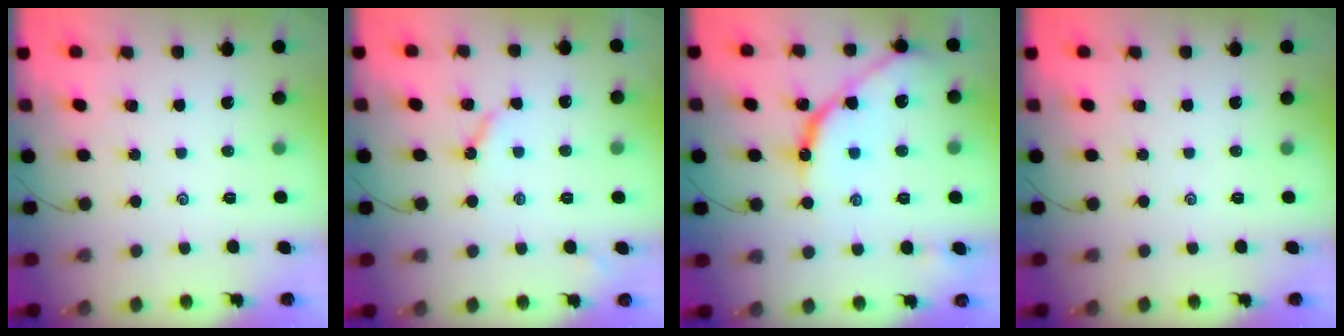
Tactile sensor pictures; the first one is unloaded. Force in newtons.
{"total": 4.3, "press": 4.2, "slide": 0.7}
{"total": 12.5, "press": 12.5, "slide": 0.9}
{"total": 0.0}